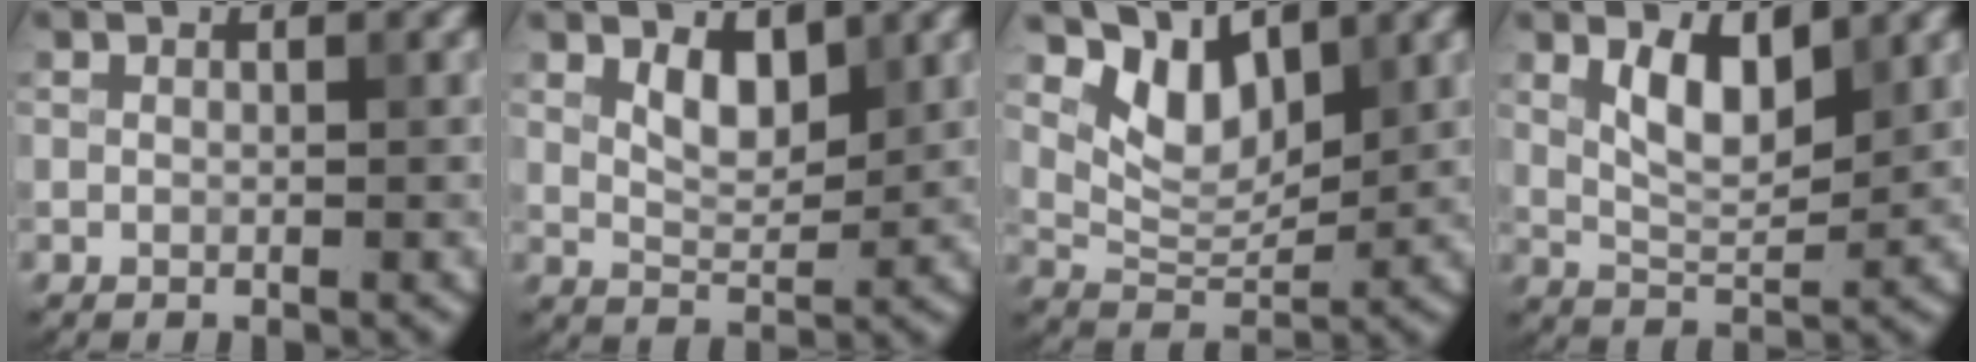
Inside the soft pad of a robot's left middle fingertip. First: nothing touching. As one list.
[{"total": 2.7, "force": [1.5, 1.2, 1.9], "torque": [-0.036, -0.007, 0.029]}, {"total": 4.8, "force": [3.3, 2.3, 2.6], "torque": [-0.057, -0.010, 0.059]}, {"total": 4.1, "force": [1.9, 1.6, 3.3], "torque": [-0.065, -0.003, 0.036]}]